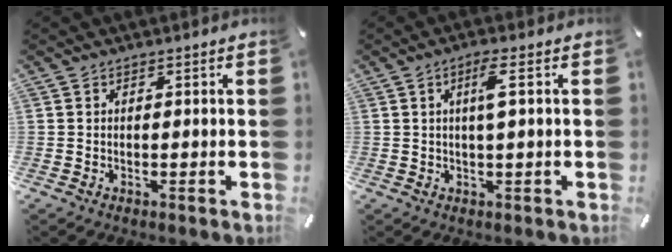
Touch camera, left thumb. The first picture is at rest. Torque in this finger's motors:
{"motor_torque": [0.01, -0.03, 0.18, 0.06, 0.01]}